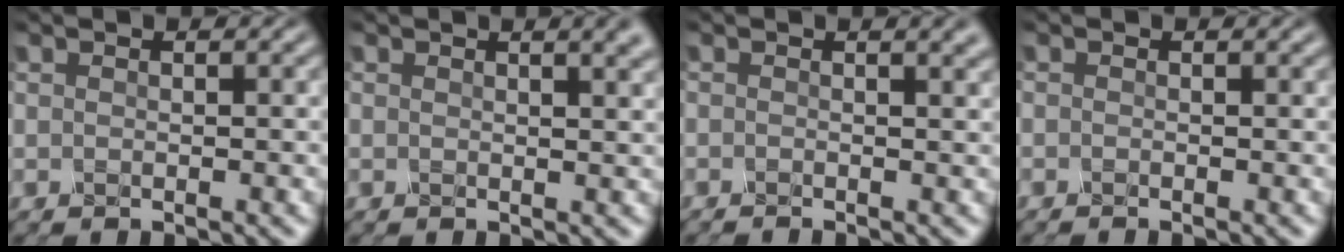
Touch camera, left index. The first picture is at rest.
{"total": 5.3, "force": [2.9, 2.6, 3.6], "torque": [-0.004, 0.040, 0.001]}
{"total": 3.1, "force": [0.2, 1.6, 2.7], "torque": [0.004, 0.019, -0.018]}
{"total": 0.8, "force": [-0.8, 0.1, 0.1], "torque": [0.005, -0.012, -0.013]}